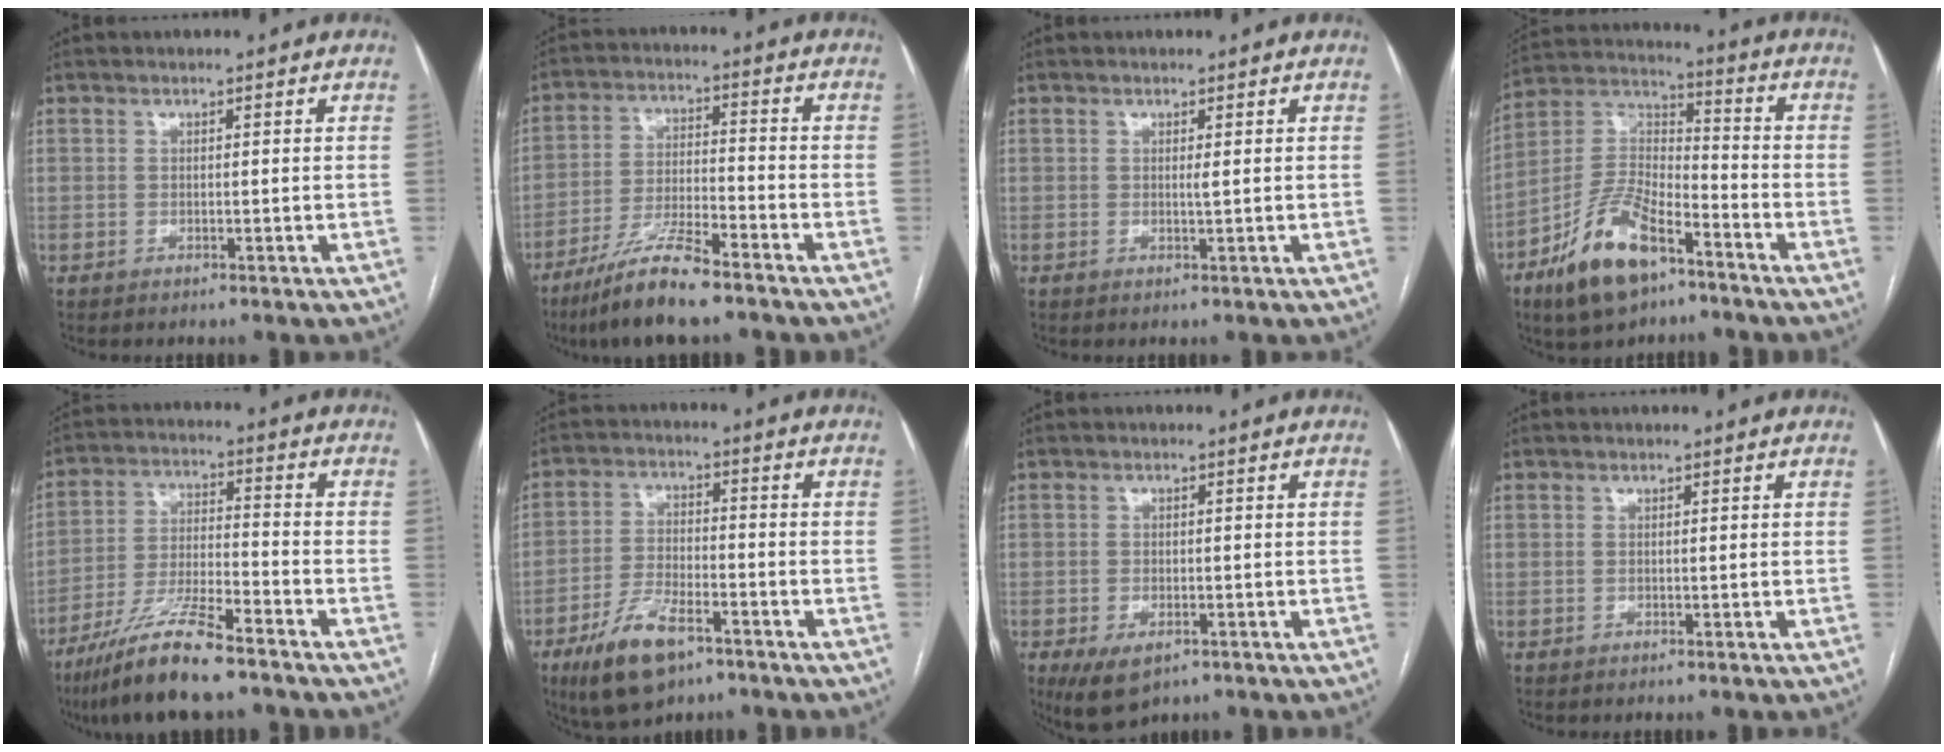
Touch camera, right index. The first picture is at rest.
{"total": 10.7, "force": [-8.1, 0.9, 6.9], "torque": [-0.136, -0.024, -0.149]}
{"total": 0.6, "force": [0.2, -0.3, 0.5], "torque": [-0.011, -0.002, 0.003]}
{"total": 14.4, "force": [-8.9, 5.5, 9.8], "torque": [-0.199, 0.006, -0.165]}
{"total": 12.4, "force": [-9.4, 1.1, 8.0], "torque": [-0.157, -0.023, -0.172]}
{"total": 10.2, "force": [-6.2, 3.9, 7.1], "torque": [-0.146, -0.008, -0.107]}
{"total": 5.4, "force": [-2.9, 2.9, 3.5], "torque": [-0.066, -0.007, -0.038]}
{"total": 0.0}